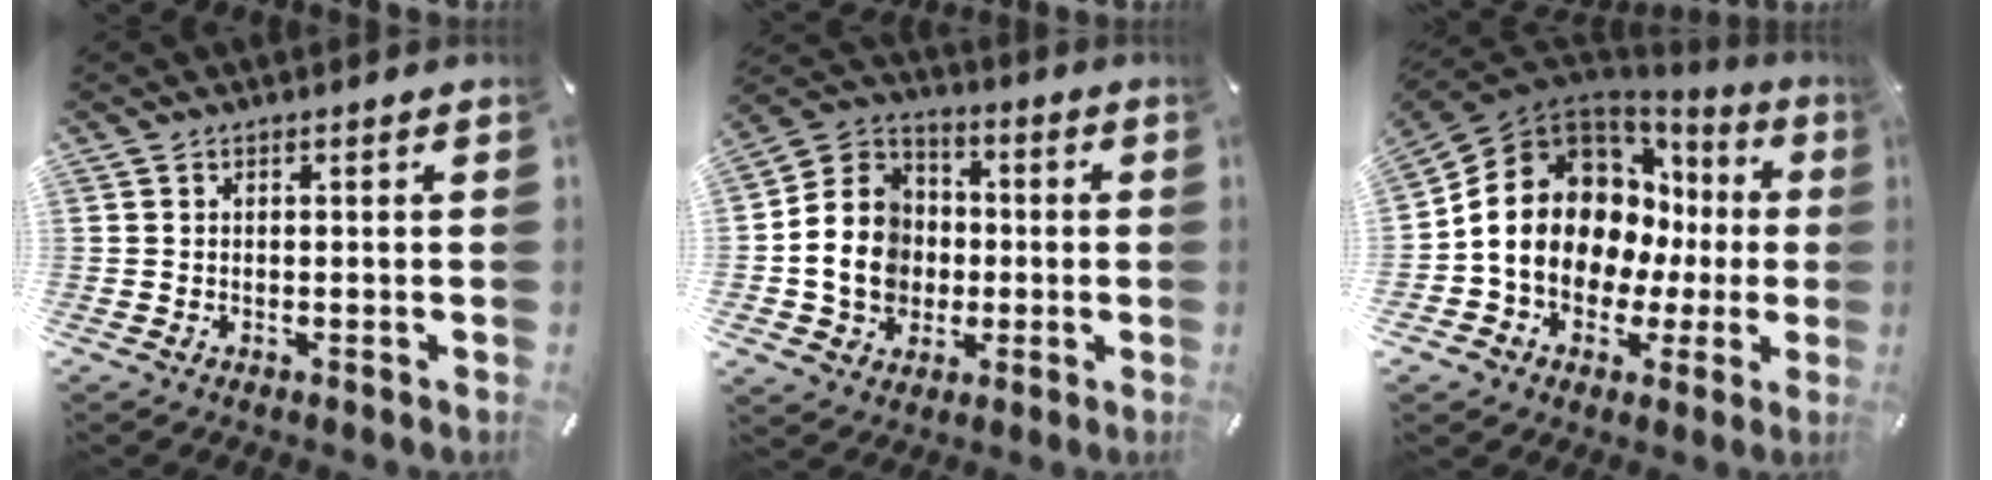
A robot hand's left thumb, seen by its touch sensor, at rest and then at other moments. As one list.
[{"total": 13.6, "force": [-2.2, 12.2, 5.6], "torque": [-0.143, 0.018, -0.037]}, {"total": 16.0, "force": [1.1, 13.1, 9.0], "torque": [-0.160, -0.018, 0.024]}]